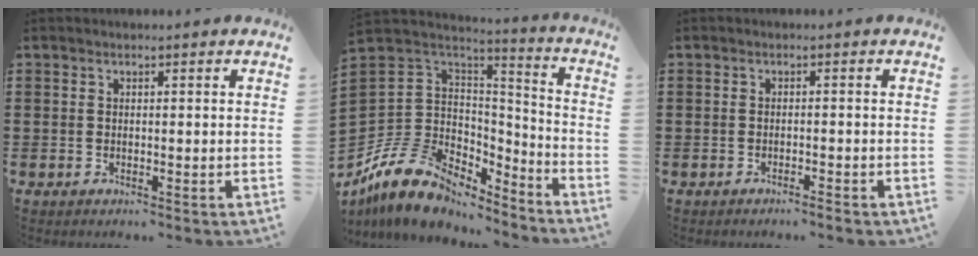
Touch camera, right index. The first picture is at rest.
{"total": 12.1, "force": [-7.3, 8.2, 5.0], "torque": [-0.142, 0.015, -0.136]}
{"total": 1.1, "force": [-1.0, -0.1, 0.5], "torque": [-0.010, -0.002, -0.019]}